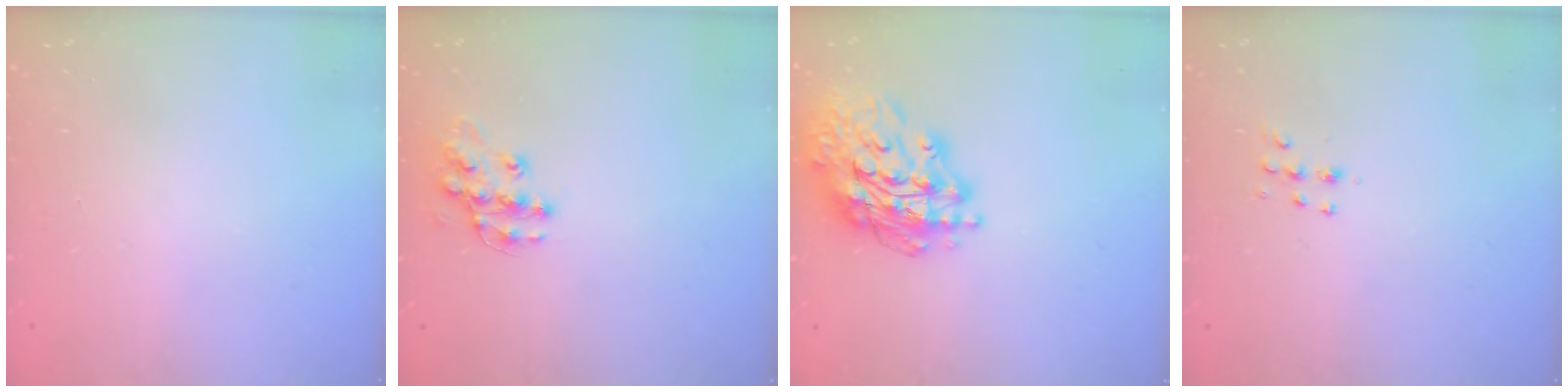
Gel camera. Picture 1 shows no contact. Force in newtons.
{"total": 12.2, "press": 12.2, "slide": 0.9}
{"total": 18.9, "press": 18.8, "slide": 2.2}
{"total": 5.2, "press": 5.1, "slide": 1.0}